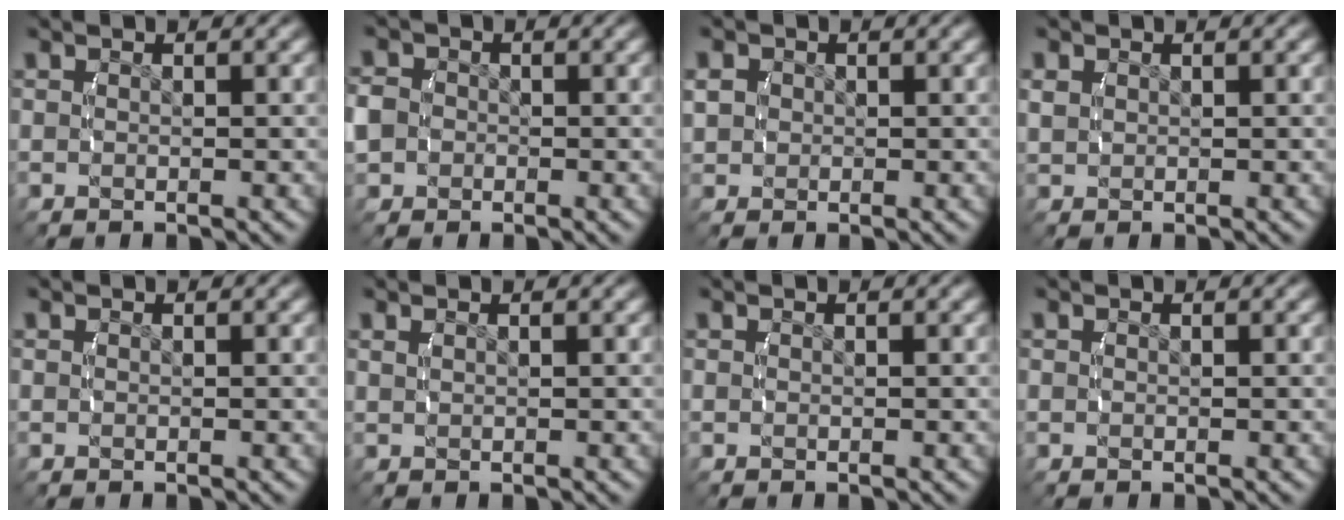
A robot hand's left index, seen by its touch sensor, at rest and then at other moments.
{"total": 3.4, "force": [-0.7, 3.1, 1.2], "torque": [-0.044, -0.018, -0.008]}
{"total": 2.1, "force": [0.3, 1.9, 0.8], "torque": [-0.023, -0.005, 0.013]}
{"total": 0.9, "force": [0.5, 0.6, 0.4], "torque": [-0.013, -0.003, 0.020]}
{"total": 0.0}
{"total": 0.7, "force": [0.4, -0.6, 0.2], "torque": [-0.004, -0.004, 0.015]}
{"total": 0.0}
{"total": 0.0}